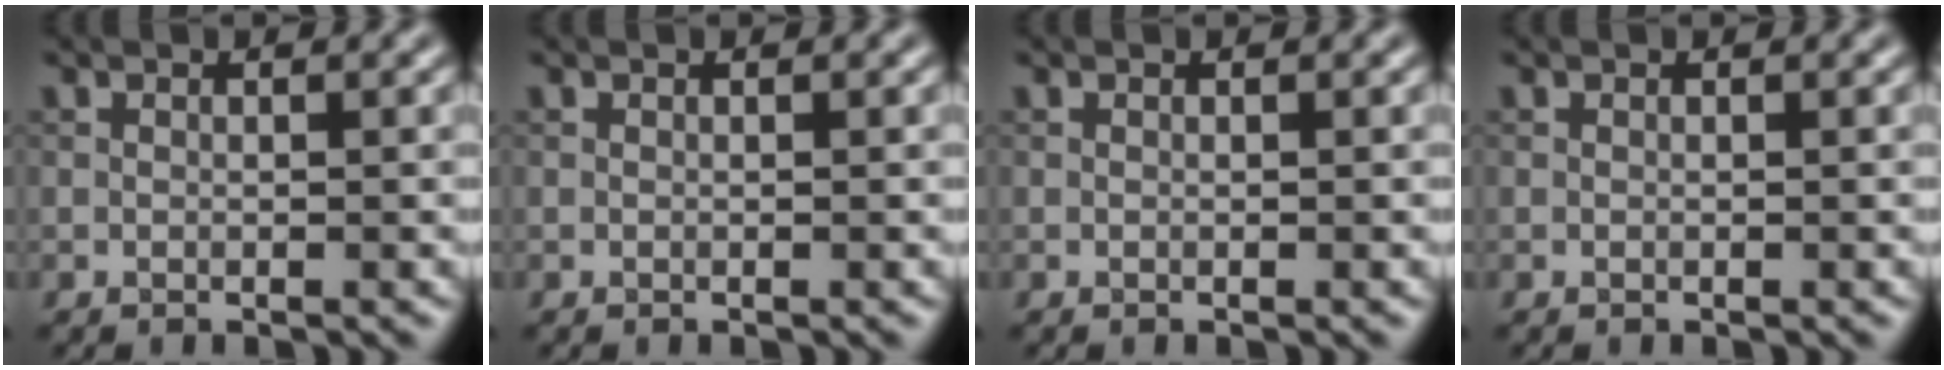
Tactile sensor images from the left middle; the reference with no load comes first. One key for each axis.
{"total": 0.0}
{"total": 0.0}
{"total": 0.0}